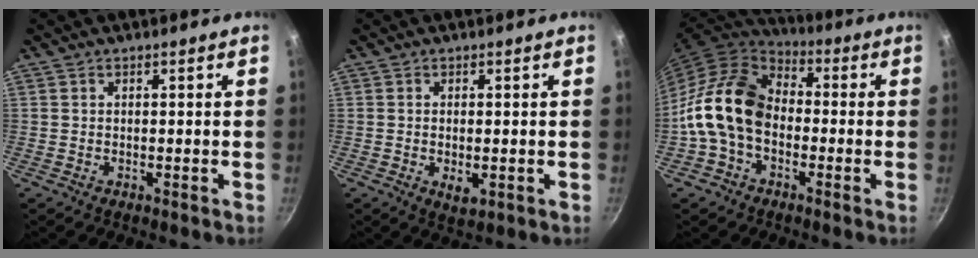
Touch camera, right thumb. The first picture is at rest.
{"total": 3.2, "force": [-0.6, 1.6, 2.8], "torque": [-0.046, -0.010, -0.006]}
{"total": 15.4, "force": [-2.2, 11.0, 10.5], "torque": [-0.165, 0.038, -0.061]}